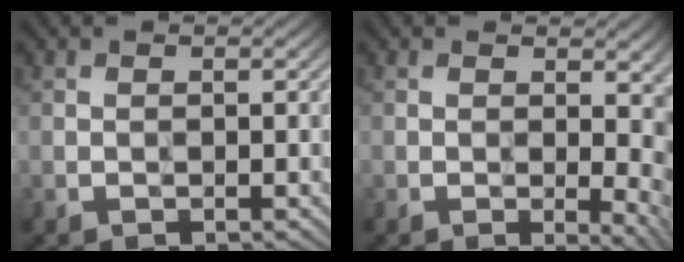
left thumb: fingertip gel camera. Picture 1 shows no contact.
{"total": 7.5, "force": [0.0, 2.8, 6.9], "torque": [-0.080, -0.002, 0.002]}